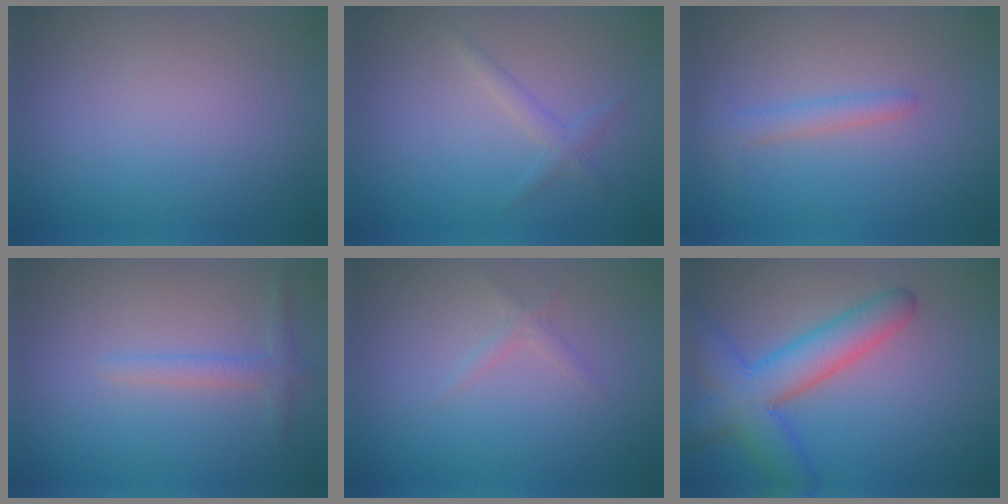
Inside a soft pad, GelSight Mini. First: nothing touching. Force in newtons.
{"total": 1.4, "press": 1.4, "slide": 0.1}
{"total": 1.7, "press": 1.7, "slide": 0.1}
{"total": 1.6, "press": 1.6, "slide": 0.1}
{"total": 0.9, "press": 0.9, "slide": 0.0}
{"total": 6.7, "press": 6.7, "slide": 0.2}